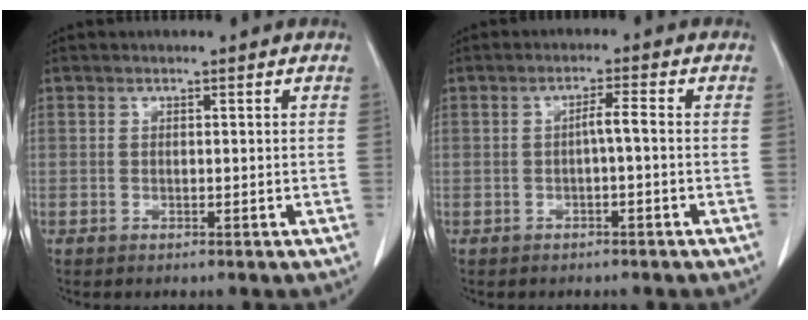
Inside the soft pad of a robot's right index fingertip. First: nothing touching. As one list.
[{"total": 2.6, "force": [-0.2, 0.5, 2.5], "torque": [-0.048, 0.007, -0.002]}]